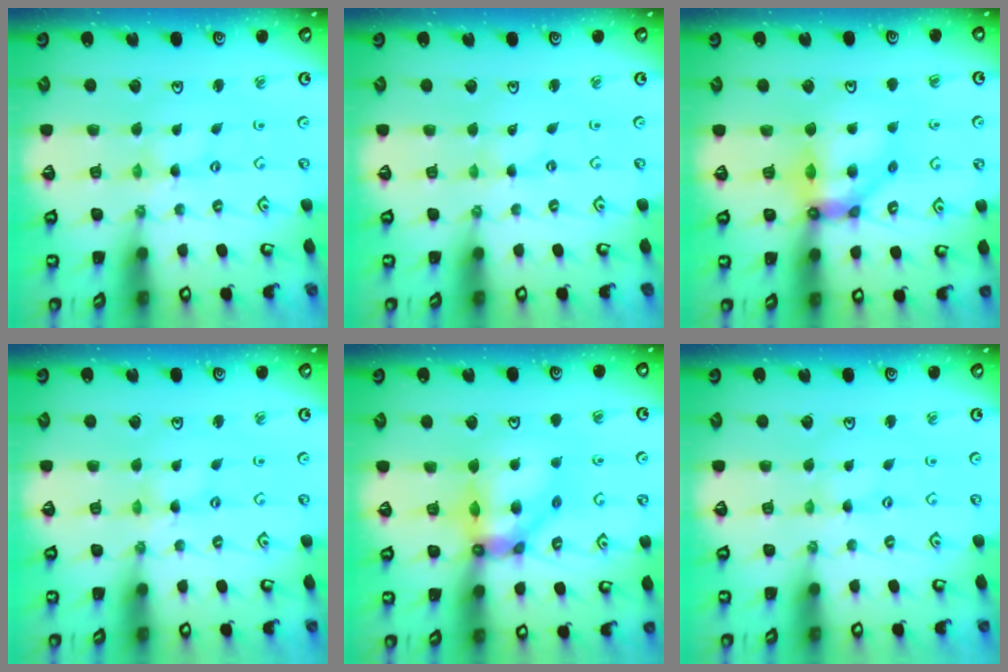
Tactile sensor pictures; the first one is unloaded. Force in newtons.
{"total": 0.0}
{"total": 10.4, "press": 10.4, "slide": 1.2}
{"total": 0.6, "press": 0.6, "slide": 0.1}
{"total": 11.5, "press": 11.2, "slide": 2.2}
{"total": 0.0}